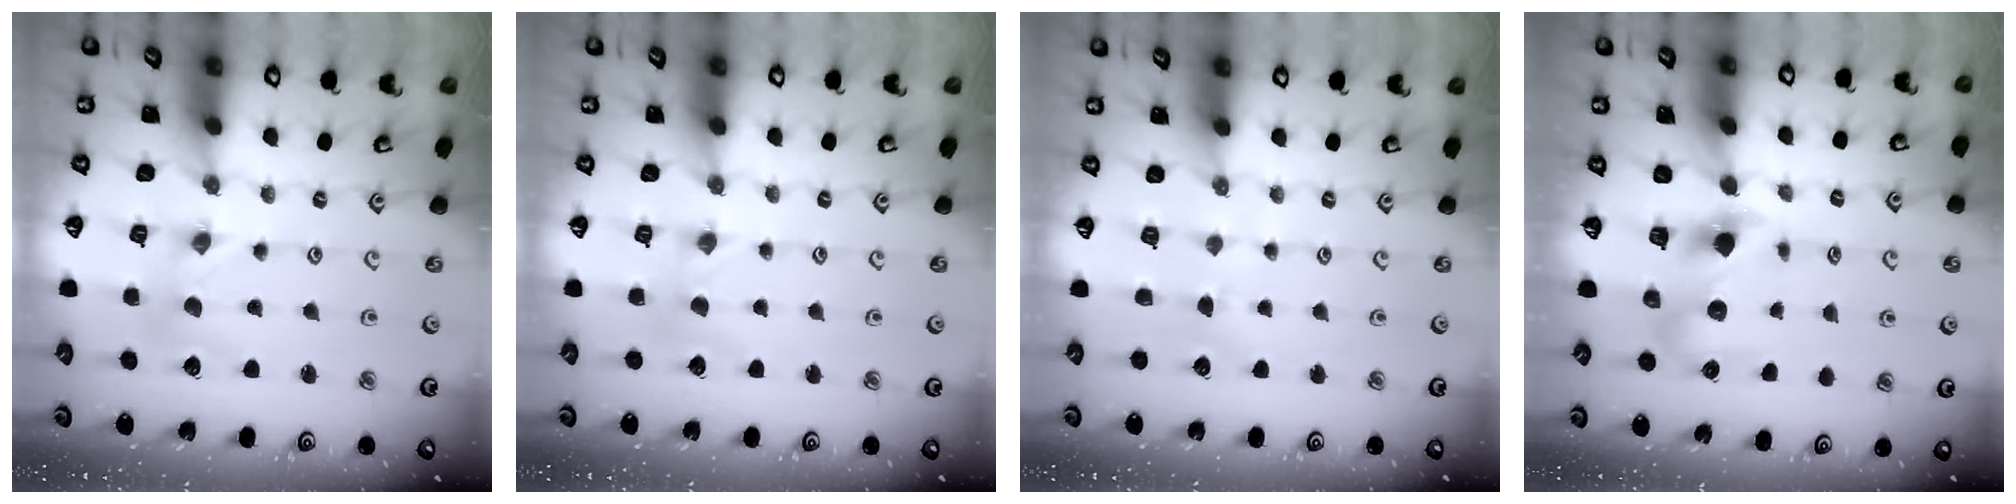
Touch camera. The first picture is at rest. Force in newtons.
{"total": 1.8, "press": 1.8, "slide": 0.4}
{"total": 1.7, "press": 1.7, "slide": 0.2}
{"total": 7.1, "press": 7.1, "slide": 0.8}